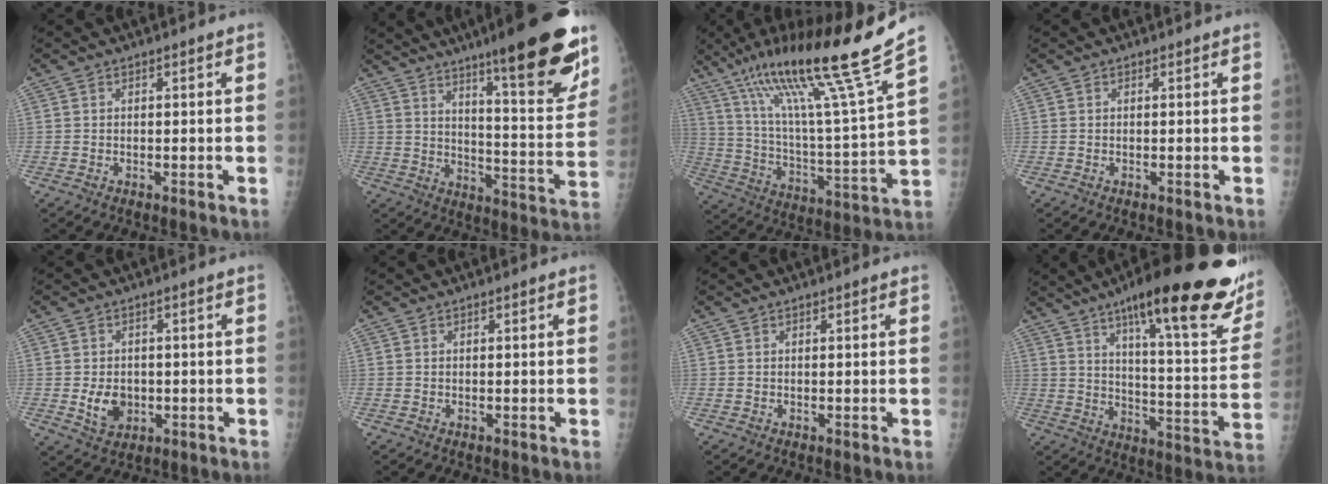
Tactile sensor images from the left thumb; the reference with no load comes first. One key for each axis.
{"total": 22.3, "fx": 14.1, "fy": 3.5, "fz": 16.9, "tx": -0.211, "ty": -0.070, "tz": 0.209}
{"total": 24.2, "fx": 16.6, "fy": 0.1, "fz": 17.6, "tx": -0.275, "ty": -0.067, "tz": 0.288}
{"total": 0.0}
{"total": 5.9, "fx": -1.1, "fy": 4.3, "fz": 3.8, "tx": -0.049, "ty": 0.002, "tz": -0.009}
{"total": 0.5, "fx": 0.2, "fy": 0.1, "fz": 0.5, "tx": -0.010, "ty": 0.004, "tz": 0.003}
{"total": 0.8, "fx": 0.3, "fy": 0.2, "fz": 0.7, "tx": -0.013, "ty": 0.002, "tz": 0.004}
{"total": 29.3, "fx": 18.0, "fy": 6.4, "fz": 22.2, "tx": -0.278, "ty": -0.054, "tz": 0.254}